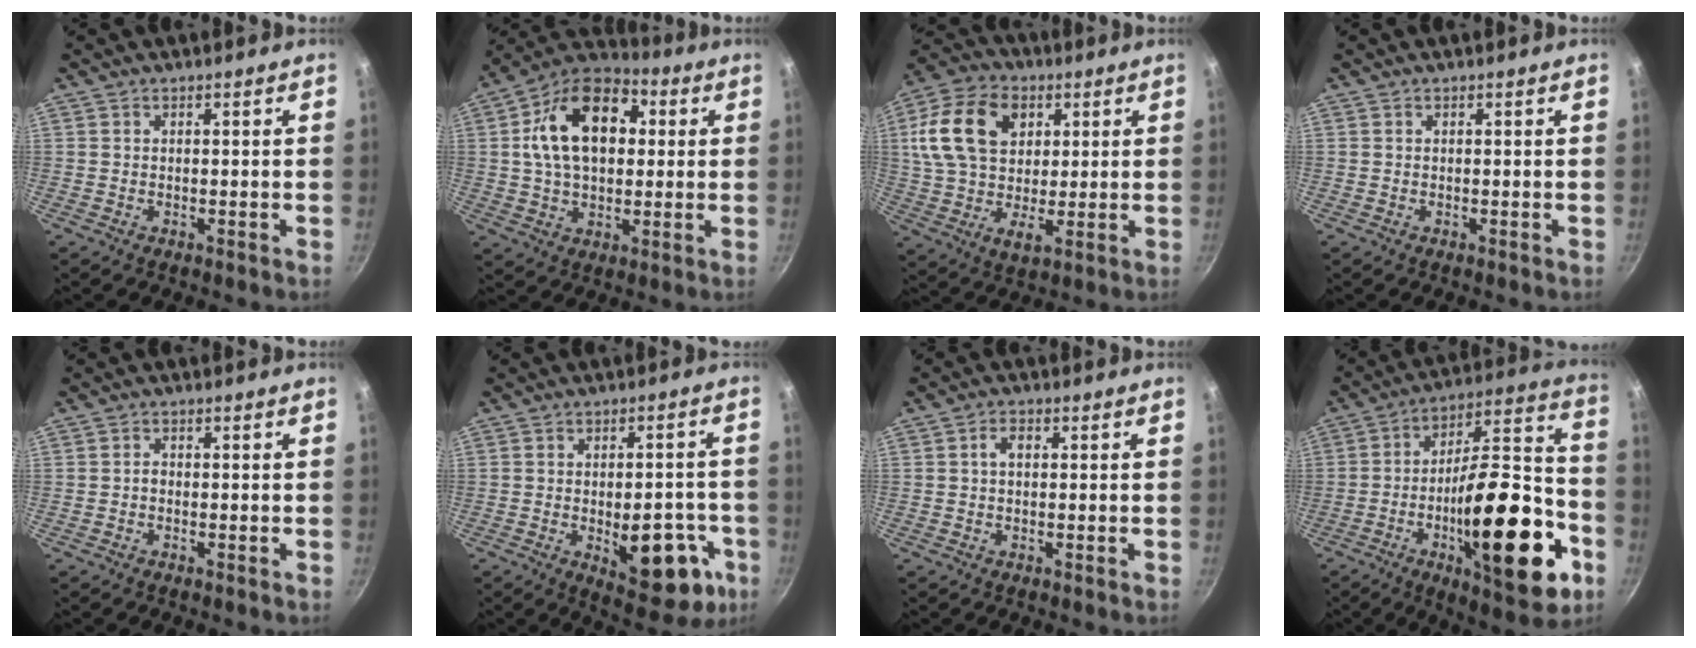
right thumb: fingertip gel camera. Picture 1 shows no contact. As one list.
[{"total": 18.5, "force": [3.5, 12.2, 13.5], "torque": [-0.200, 0.024, 0.040]}, {"total": 17.8, "force": [5.2, 12.3, 11.8], "torque": [-0.201, 0.005, 0.083]}, {"total": 0.0}, {"total": 1.0, "force": [-0.3, 0.7, 0.6], "torque": [-0.008, 0.006, -0.008]}, {"total": 14.3, "force": [-4.2, 7.0, 11.7], "torque": [-0.107, 0.008, -0.043]}, {"total": 2.4, "force": [0.3, 1.6, 1.8], "torque": [-0.027, 0.007, 0.003]}, {"total": 29.7, "force": [-9.8, 10.6, 26.0], "torque": [-0.356, 0.048, -0.148]}]